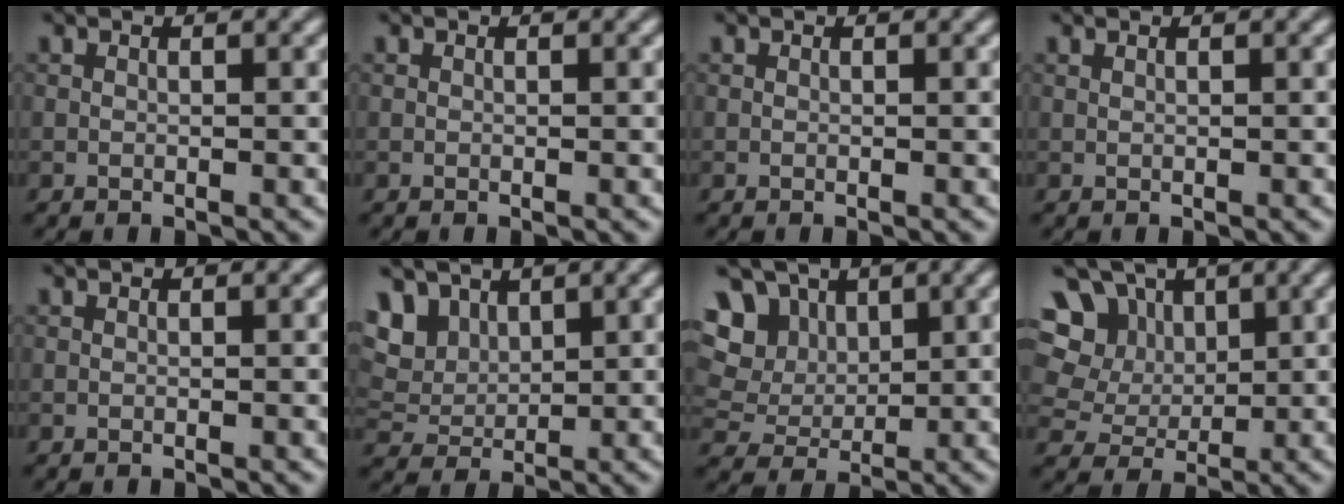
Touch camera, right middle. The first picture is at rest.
{"total": 0.0}
{"total": 0.0}
{"total": 0.0}
{"total": 0.0}
{"total": 6.4, "force": [3.3, 4.4, 3.2], "torque": [-0.096, 0.006, 0.064]}
{"total": 11.6, "force": [5.0, 8.9, 5.6], "torque": [-0.127, 0.027, 0.079]}
{"total": 14.1, "force": [5.7, 11.3, 6.2], "torque": [-0.164, 0.039, 0.096]}